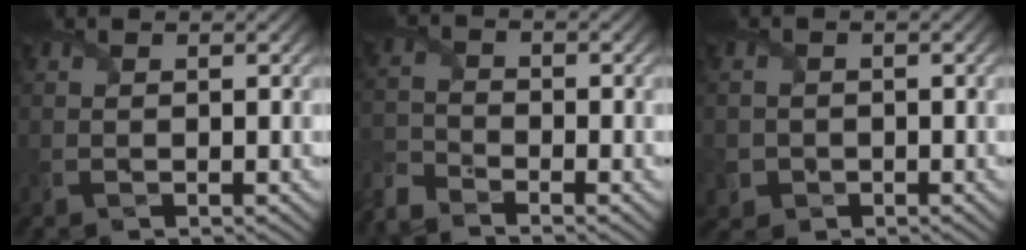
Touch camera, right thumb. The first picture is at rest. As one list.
[{"total": 4.7, "force": [-4.2, 1.4, 1.4], "torque": [-0.039, -0.014, -0.103]}, {"total": 2.5, "force": [-0.9, 2.4, 0.4], "torque": [-0.011, -0.008, -0.016]}]